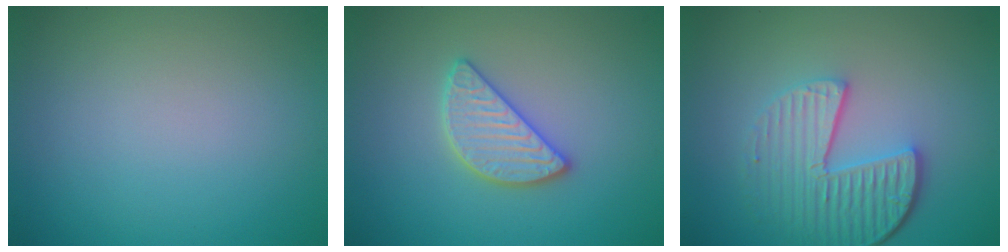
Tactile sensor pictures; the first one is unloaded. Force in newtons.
{"total": 3.0, "press": 3.0, "slide": 0.2}
{"total": 5.4, "press": 4.1, "slide": 3.5}